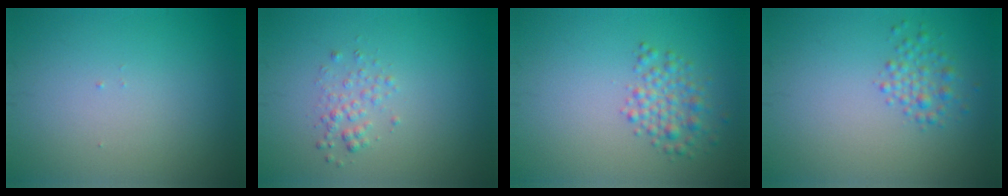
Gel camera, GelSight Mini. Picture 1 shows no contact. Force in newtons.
{"total": 1.4, "press": 1.4, "slide": 0.1}
{"total": 2.6, "press": 2.6, "slide": 0.1}
{"total": 1.9, "press": 1.9, "slide": 0.1}